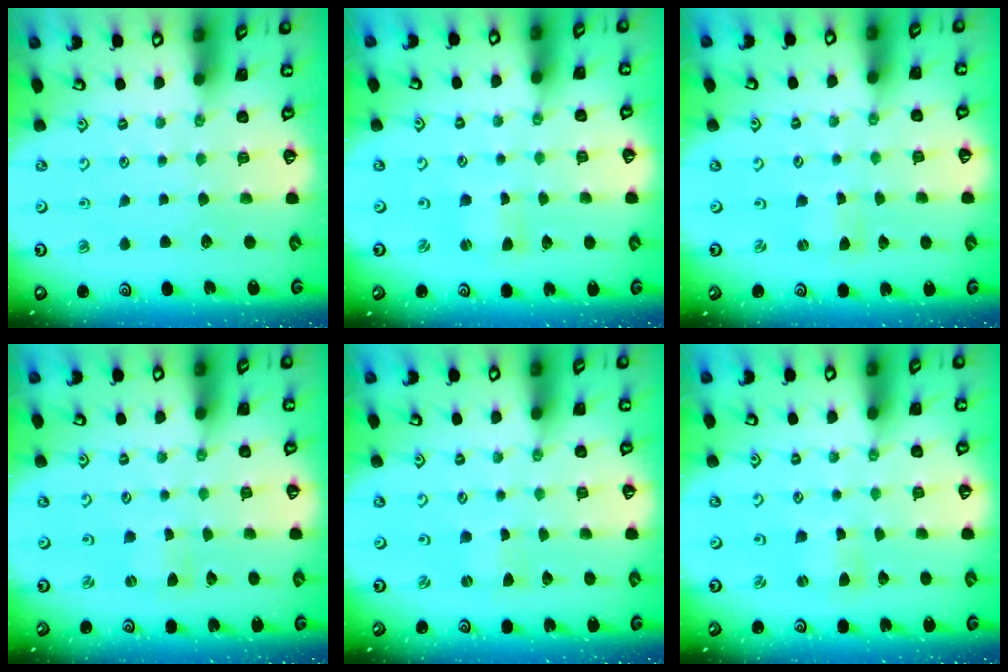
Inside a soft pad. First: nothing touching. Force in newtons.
{"total": 0.6, "press": 0.5, "slide": 0.2}
{"total": 0.0}
{"total": 0.0}
{"total": 0.0}
{"total": 0.5, "press": 0.5, "slide": 0.2}